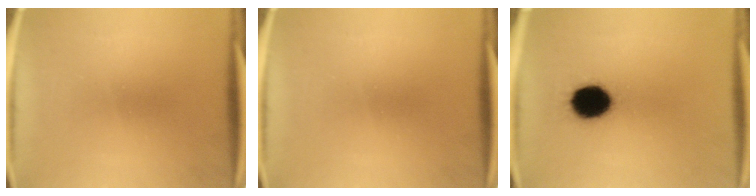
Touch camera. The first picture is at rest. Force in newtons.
{"total": 0.0}
{"total": 13.4}